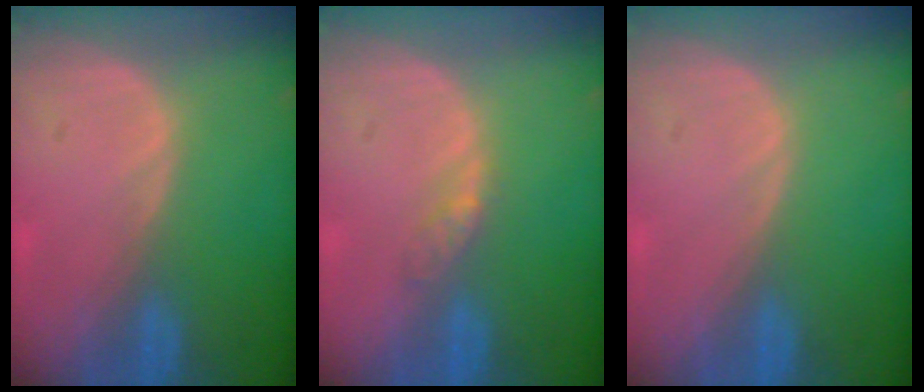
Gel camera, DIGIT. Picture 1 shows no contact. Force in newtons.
{"total": 2.2, "press": 1.9, "slide": 1.2}
{"total": 0.0}